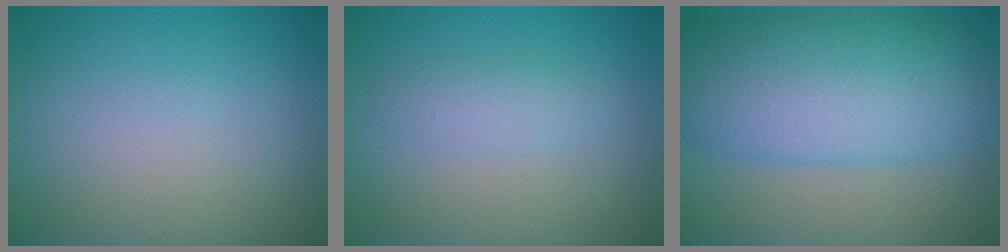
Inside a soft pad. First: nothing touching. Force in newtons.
{"total": 1.9, "press": 1.9, "slide": 0.0}
{"total": 10.6, "press": 10.6, "slide": 0.2}